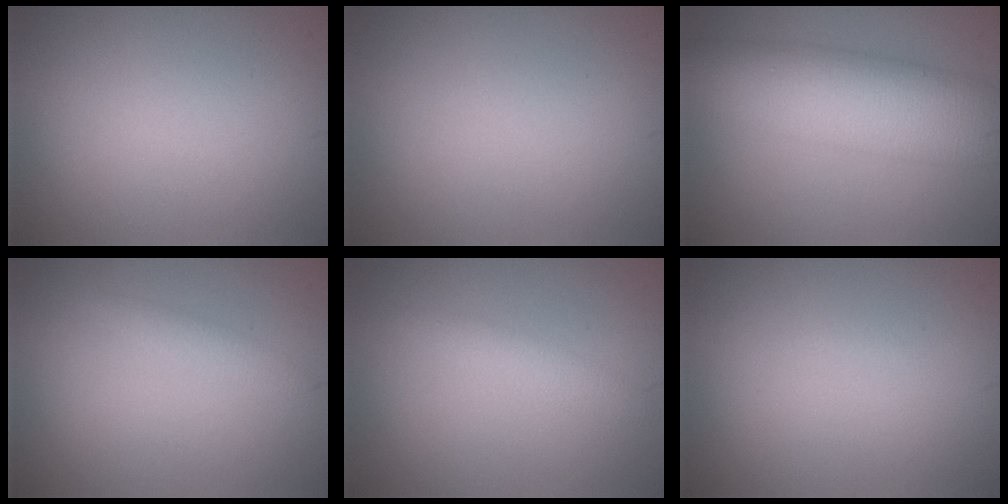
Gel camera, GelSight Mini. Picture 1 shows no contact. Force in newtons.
{"total": 0.0}
{"total": 8.6, "press": 8.6, "slide": 0.5}
{"total": 1.2, "press": 1.2, "slide": 0.0}
{"total": 1.8, "press": 1.8, "slide": 0.1}
{"total": 0.0}